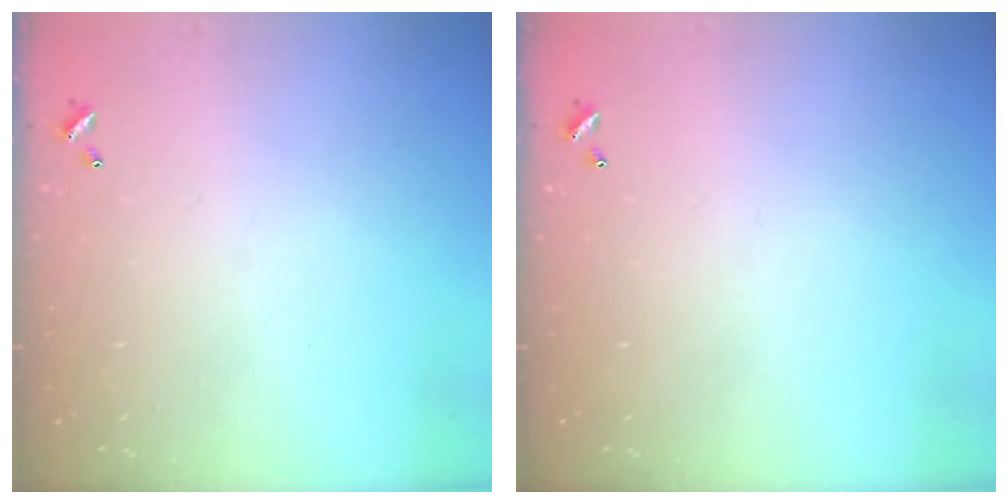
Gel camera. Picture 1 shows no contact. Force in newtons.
{"total": 0.0}